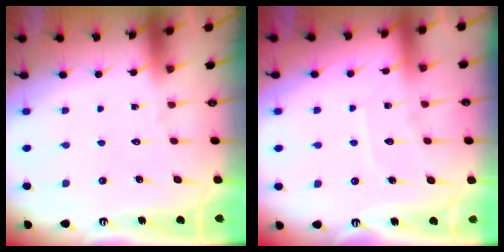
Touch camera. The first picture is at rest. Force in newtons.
{"total": 6.6, "press": 6.6, "slide": 0.7}